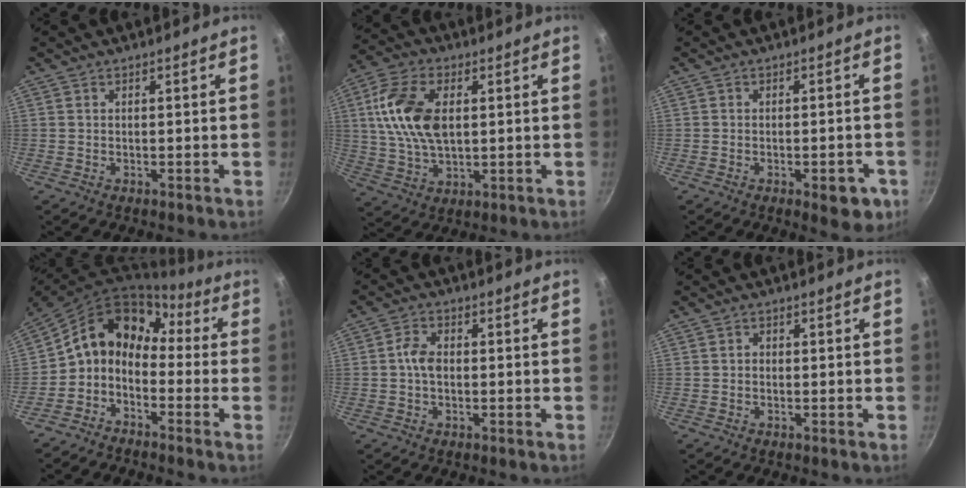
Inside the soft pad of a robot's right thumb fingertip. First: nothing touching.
{"total": 13.8, "force": [2.6, 8.1, 10.9], "torque": [-0.198, 0.001, 0.046]}
{"total": 6.6, "force": [-2.8, 3.0, 5.2], "torque": [-0.040, 0.015, -0.029]}
{"total": 12.3, "force": [-1.5, 9.5, 7.7], "torque": [-0.126, 0.073, -0.054]}
{"total": 3.8, "force": [-0.2, 2.6, 2.8], "torque": [-0.048, 0.012, -0.009]}
{"total": 0.9, "force": [-0.2, 0.8, 0.3], "torque": [-0.003, 0.003, -0.003]}